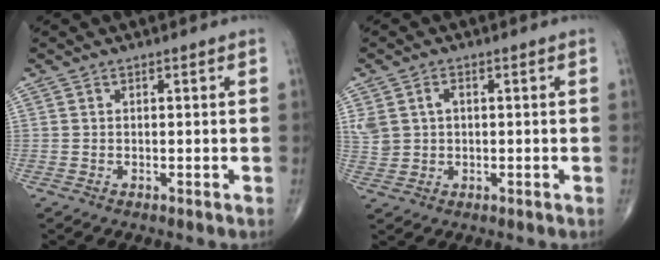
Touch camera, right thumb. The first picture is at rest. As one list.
[{"total": 5.4, "force": [1.2, 4.0, 3.4], "torque": [-0.073, 0.008, 0.032]}]